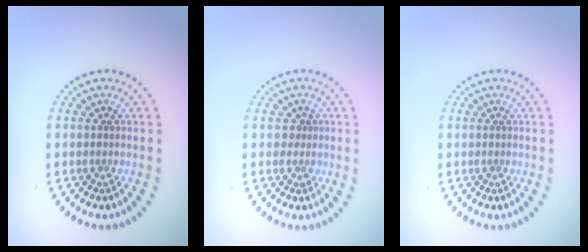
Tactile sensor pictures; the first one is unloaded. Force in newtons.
{"total": 1.3, "press": 0.9, "slide": 0.9}
{"total": 0.0}